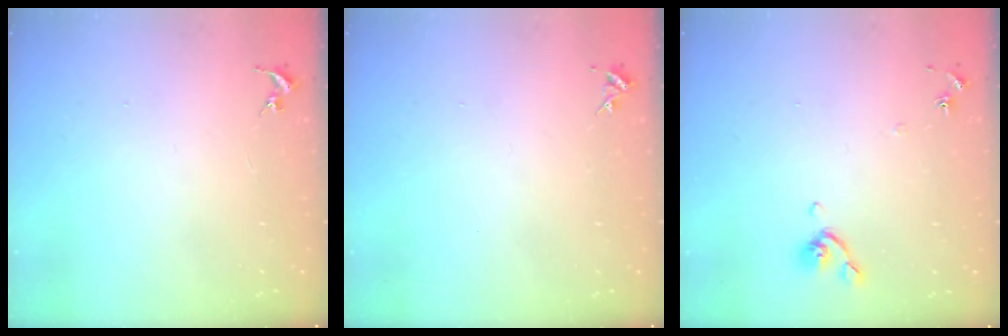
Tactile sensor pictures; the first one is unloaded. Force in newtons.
{"total": 3.7, "press": 3.7, "slide": 0.5}
{"total": 6.0, "press": 6.0, "slide": 0.8}